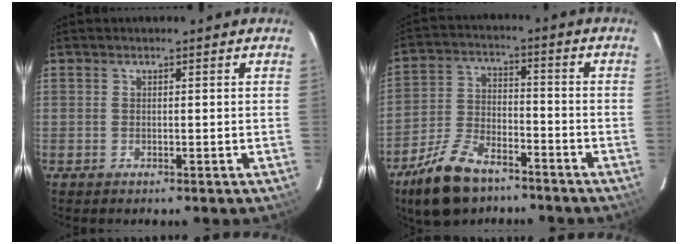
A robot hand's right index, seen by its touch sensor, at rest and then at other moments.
{"total": 13.5, "force": [-9.7, 6.2, 7.1], "torque": [-0.163, -0.005, -0.177]}